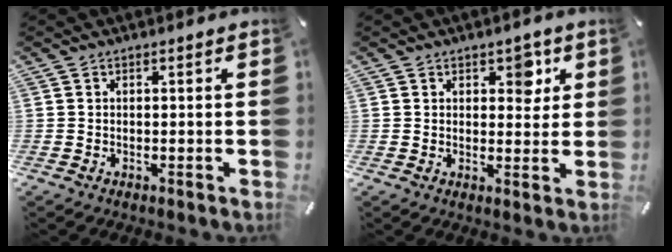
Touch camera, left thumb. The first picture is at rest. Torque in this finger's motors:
{"motor_torque": [0.60, 0.57, 0.41, -0.41, 0.05]}